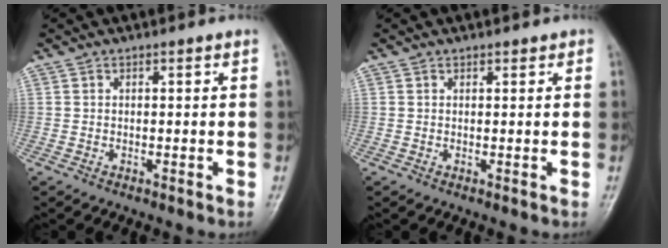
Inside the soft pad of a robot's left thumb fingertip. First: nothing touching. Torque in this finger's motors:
{"motor_torque": [-0.20, -0.08, -0.42, -0.12, 0.00]}